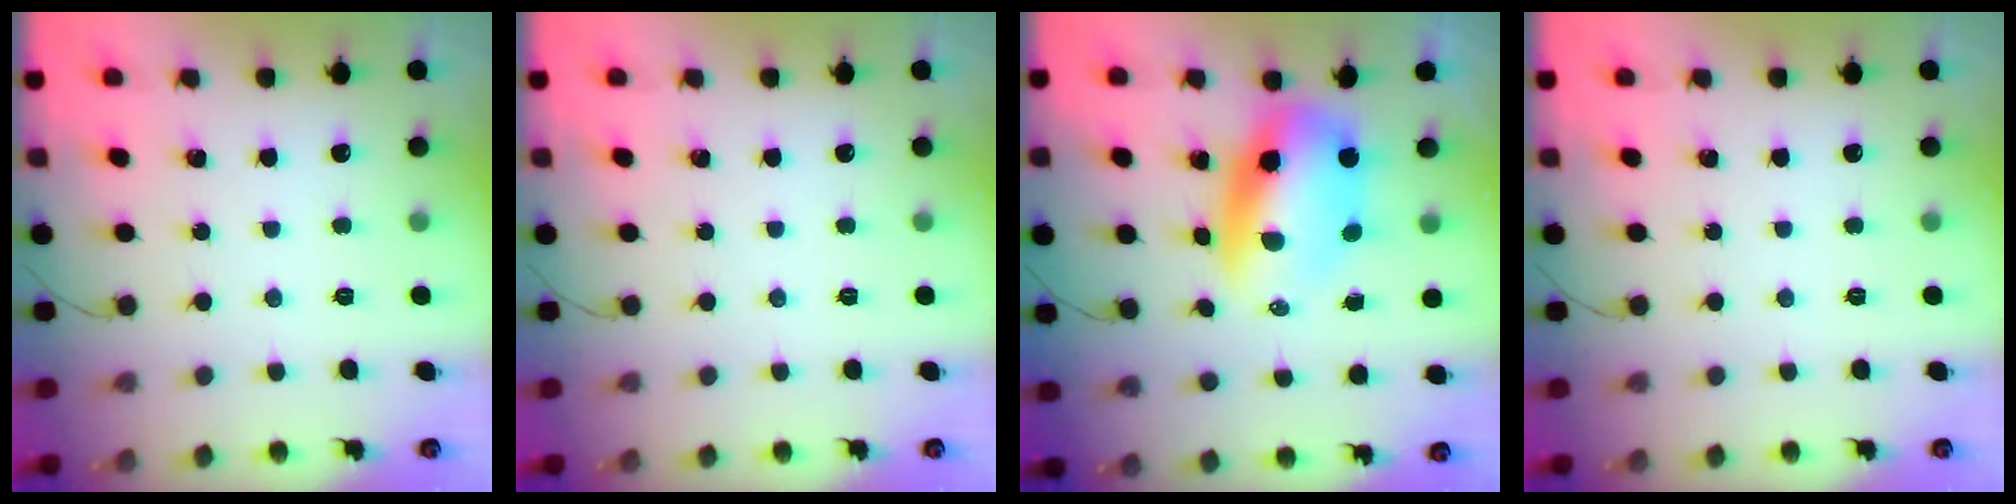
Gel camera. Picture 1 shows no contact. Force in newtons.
{"total": 0.0}
{"total": 11.5, "press": 11.0, "slide": 3.4}
{"total": 0.0}